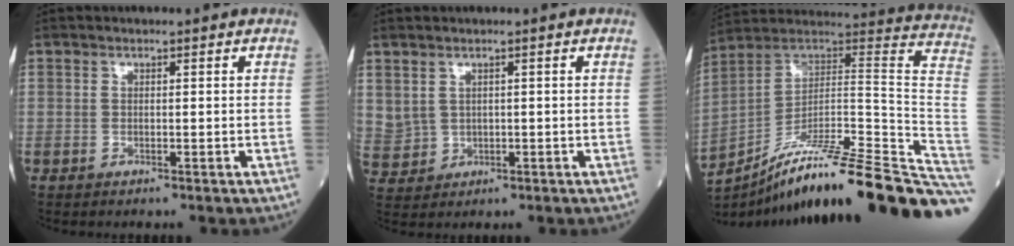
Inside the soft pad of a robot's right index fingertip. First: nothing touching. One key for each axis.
{"total": 9.4, "fx": 2.2, "fy": 8.2, "fz": 4.1, "tx": -0.151, "ty": 0.021, "tz": 0.065}
{"total": 31.8, "fx": -23.3, "fy": 0.6, "fz": 21.6, "tx": -0.183, "ty": 0.009, "tz": -0.345}